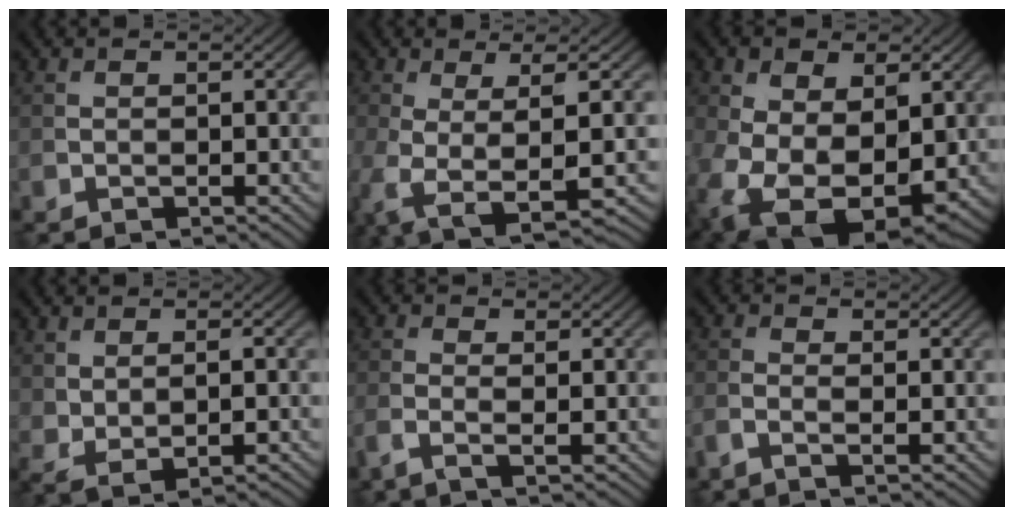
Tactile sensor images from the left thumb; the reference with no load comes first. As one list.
[{"total": 6.9, "force": [-1.6, 1.9, 6.4], "torque": [-0.129, -0.015, -0.028]}, {"total": 14.7, "force": [-2.2, 9.8, 10.8], "torque": [-0.225, -0.044, -0.015]}, {"total": 3.3, "force": [0.2, 1.5, 2.9], "torque": [-0.066, -0.007, 0.012]}, {"total": 2.5, "force": [-0.8, 0.7, 2.3], "torque": [-0.055, 0.001, -0.023]}, {"total": 2.0, "force": [-0.7, 0.5, 1.7], "torque": [-0.041, 0.002, -0.021]}]